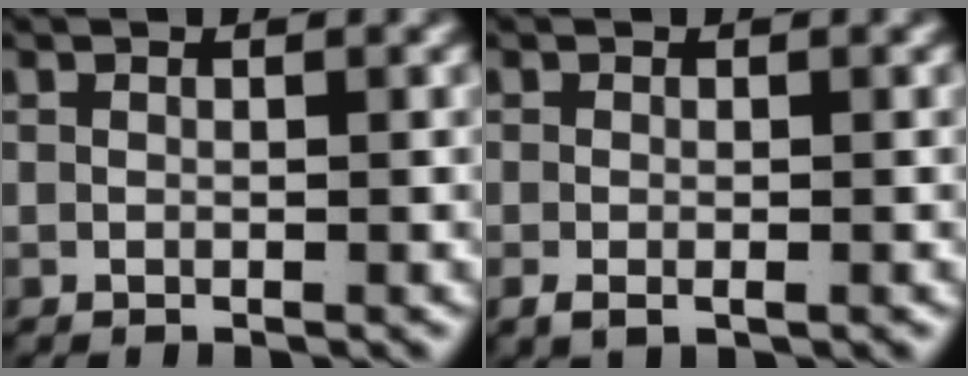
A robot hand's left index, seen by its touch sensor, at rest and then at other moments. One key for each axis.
{"total": 1.3, "fx": -0.9, "fy": 0.4, "fz": 1.0, "tx": -0.020, "ty": -0.011, "tz": -0.007}